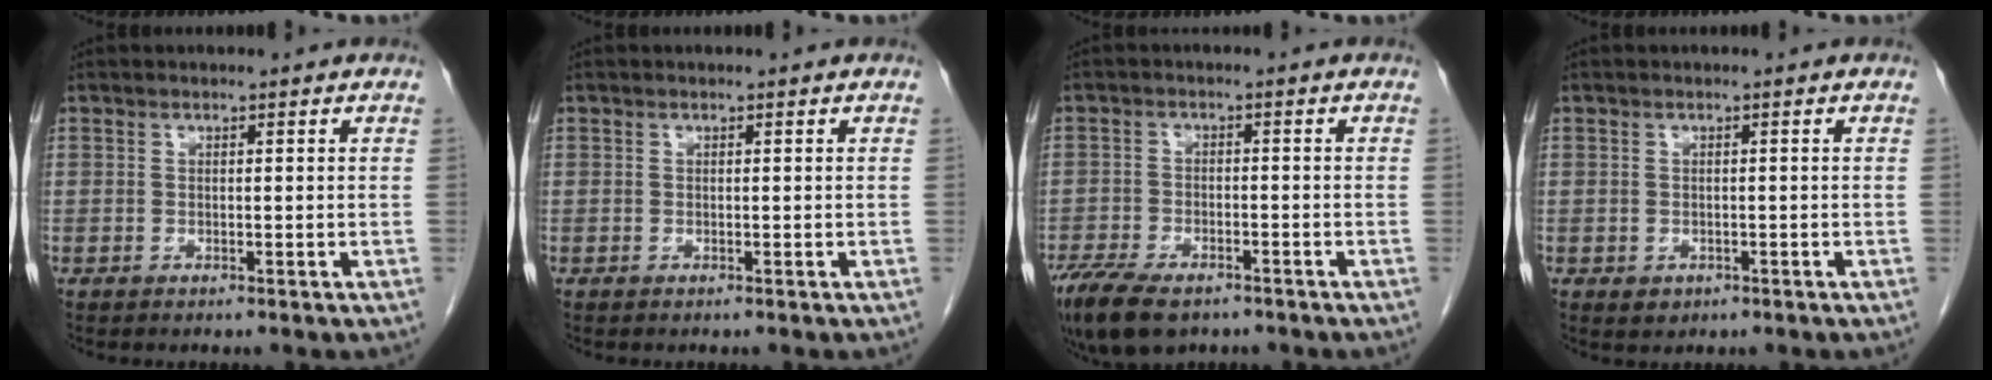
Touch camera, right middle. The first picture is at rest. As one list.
[{"total": 0.0}, {"total": 10.7, "force": [-7.6, 4.5, 5.9], "torque": [-0.111, -0.013, -0.122]}, {"total": 1.4, "force": [-0.6, 1.1, 0.5], "torque": [-0.008, 0.002, -0.001]}]